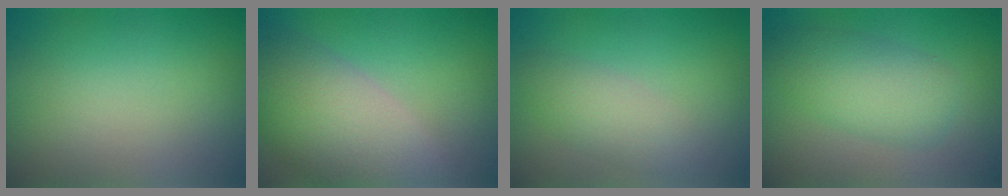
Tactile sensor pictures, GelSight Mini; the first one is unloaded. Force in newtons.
{"total": 8.8, "press": 8.8, "slide": 0.6}
{"total": 2.8, "press": 2.8, "slide": 0.1}
{"total": 4.8, "press": 4.8, "slide": 0.1}